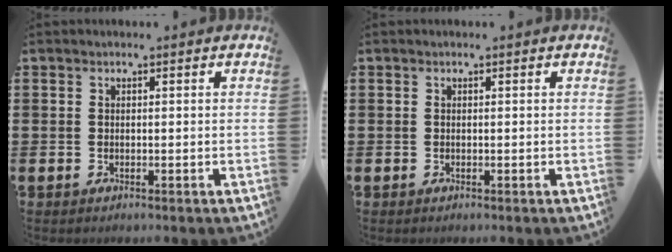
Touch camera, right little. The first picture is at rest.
{"total": 0.0}